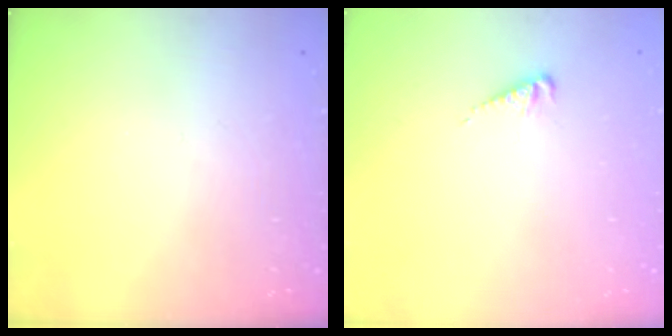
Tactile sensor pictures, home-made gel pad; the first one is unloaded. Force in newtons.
{"total": 2.9, "press": 2.9, "slide": 0.4}